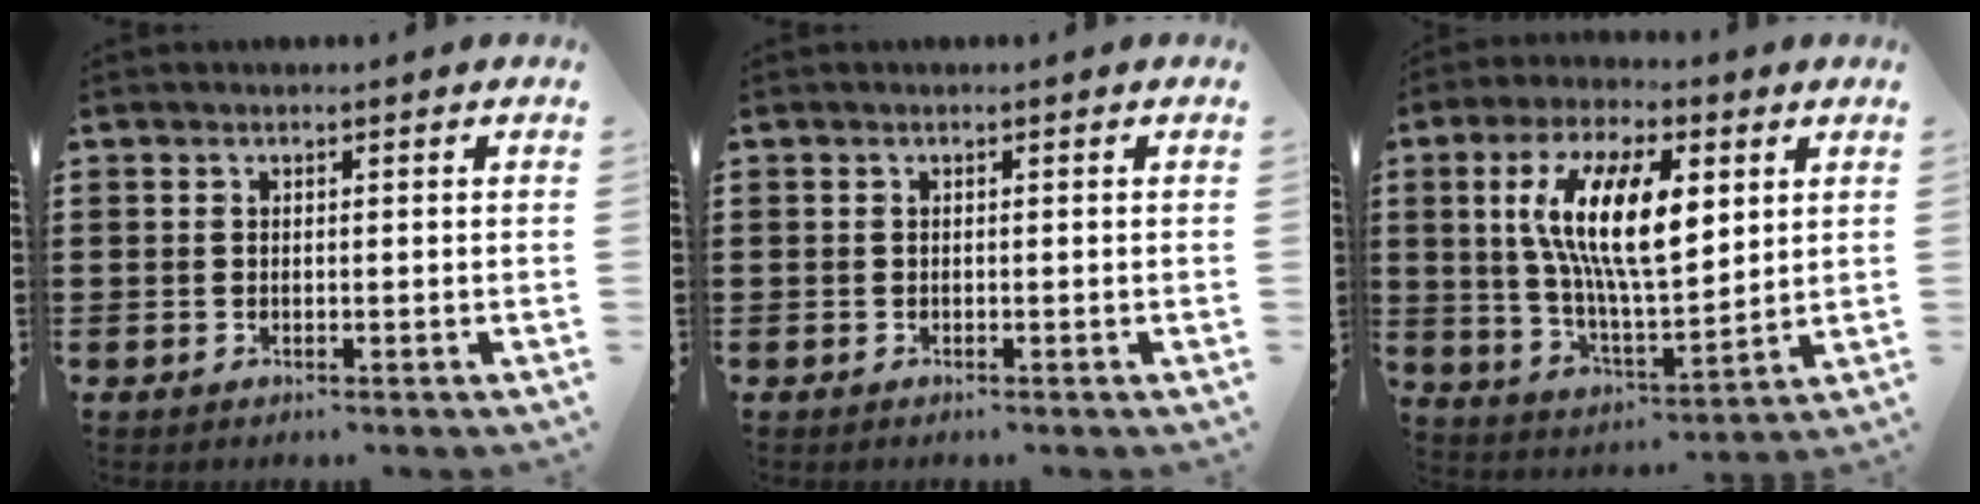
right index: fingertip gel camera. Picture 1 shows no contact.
{"total": 0.0}
{"total": 14.0, "force": [4.4, 5.0, 12.3], "torque": [-0.250, 0.008, 0.076]}